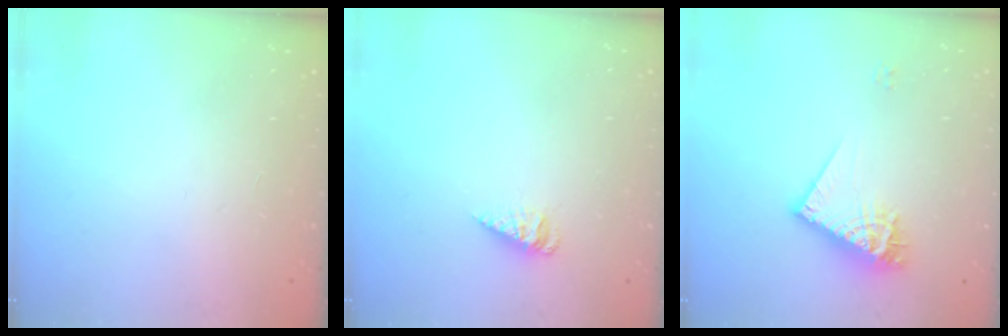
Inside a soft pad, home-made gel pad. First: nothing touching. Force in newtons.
{"total": 3.0, "press": 2.9, "slide": 0.2}
{"total": 11.7, "press": 11.7, "slide": 0.8}